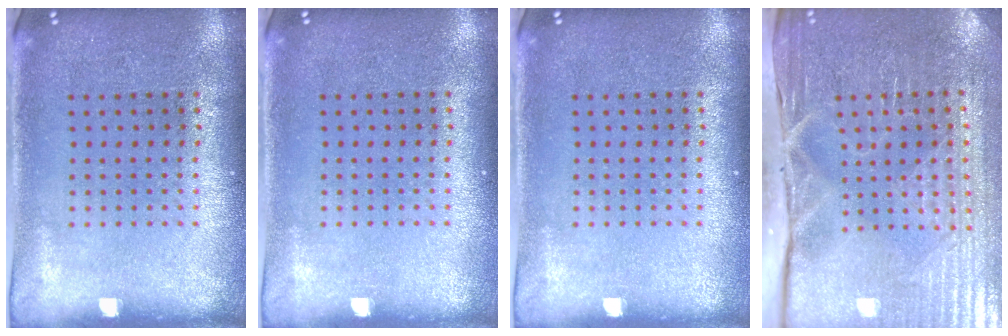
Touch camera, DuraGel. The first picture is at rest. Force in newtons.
{"total": 0.0}
{"total": 0.0}
{"total": 4.3, "press": 4.1, "slide": 1.0}